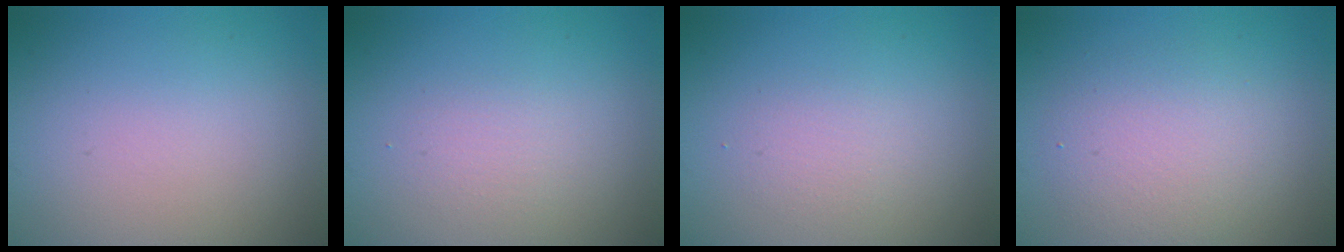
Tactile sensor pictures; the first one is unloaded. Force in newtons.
{"total": 1.3, "press": 1.3, "slide": 0.1}
{"total": 1.4, "press": 1.4, "slide": 0.1}
{"total": 3.7, "press": 3.7, "slide": 0.3}